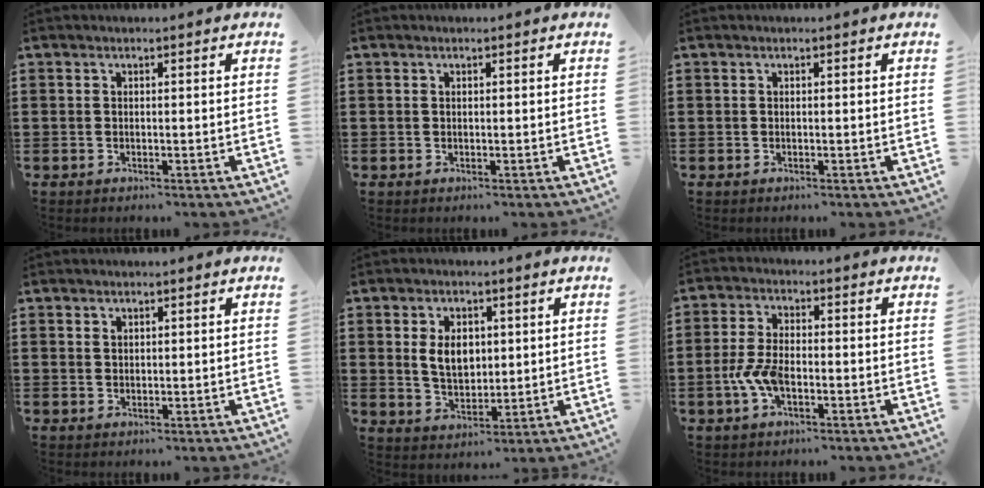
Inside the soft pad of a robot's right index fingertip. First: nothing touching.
{"total": 0.0}
{"total": 0.0}
{"total": 0.6, "force": [0.4, 0.4, 0.1], "torque": [-0.002, 0.002, 0.009]}
{"total": 5.5, "force": [0.7, 3.6, 4.0], "torque": [-0.073, 0.007, 0.007]}
{"total": 5.4, "force": [-1.8, 2.6, 4.4], "torque": [-0.110, -0.005, -0.039]}